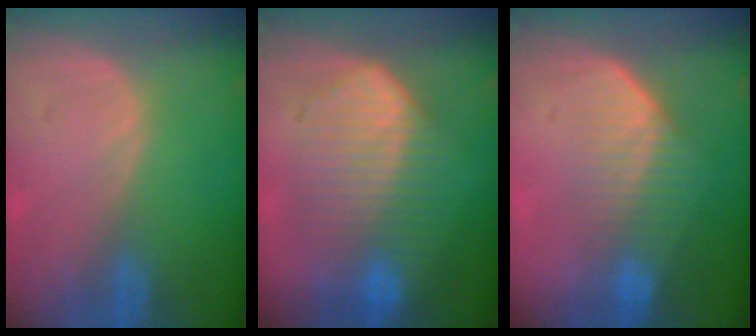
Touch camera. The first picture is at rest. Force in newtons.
{"total": 10.5, "press": 10.4, "slide": 0.5}
{"total": 7.1, "press": 6.2, "slide": 3.3}